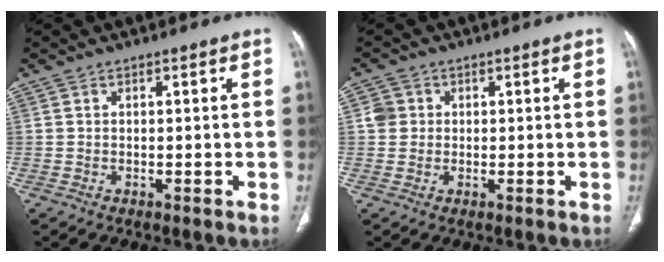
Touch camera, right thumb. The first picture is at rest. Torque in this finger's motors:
{"motor_torque": [0.24, 0.15, 0.34, 0.59, 0.03]}